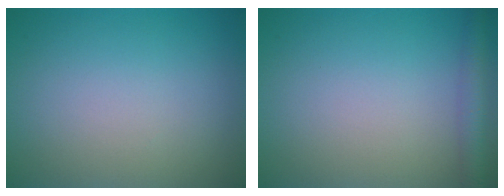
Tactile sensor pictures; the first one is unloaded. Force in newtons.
{"total": 2.6, "press": 2.6, "slide": 0.1}